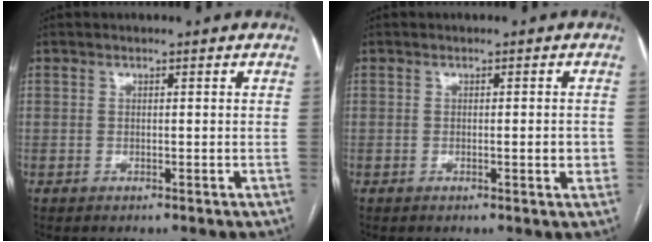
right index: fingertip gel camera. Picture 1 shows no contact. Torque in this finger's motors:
{"motor_torque": [1.09, 0.24, 0.26, 0.04]}